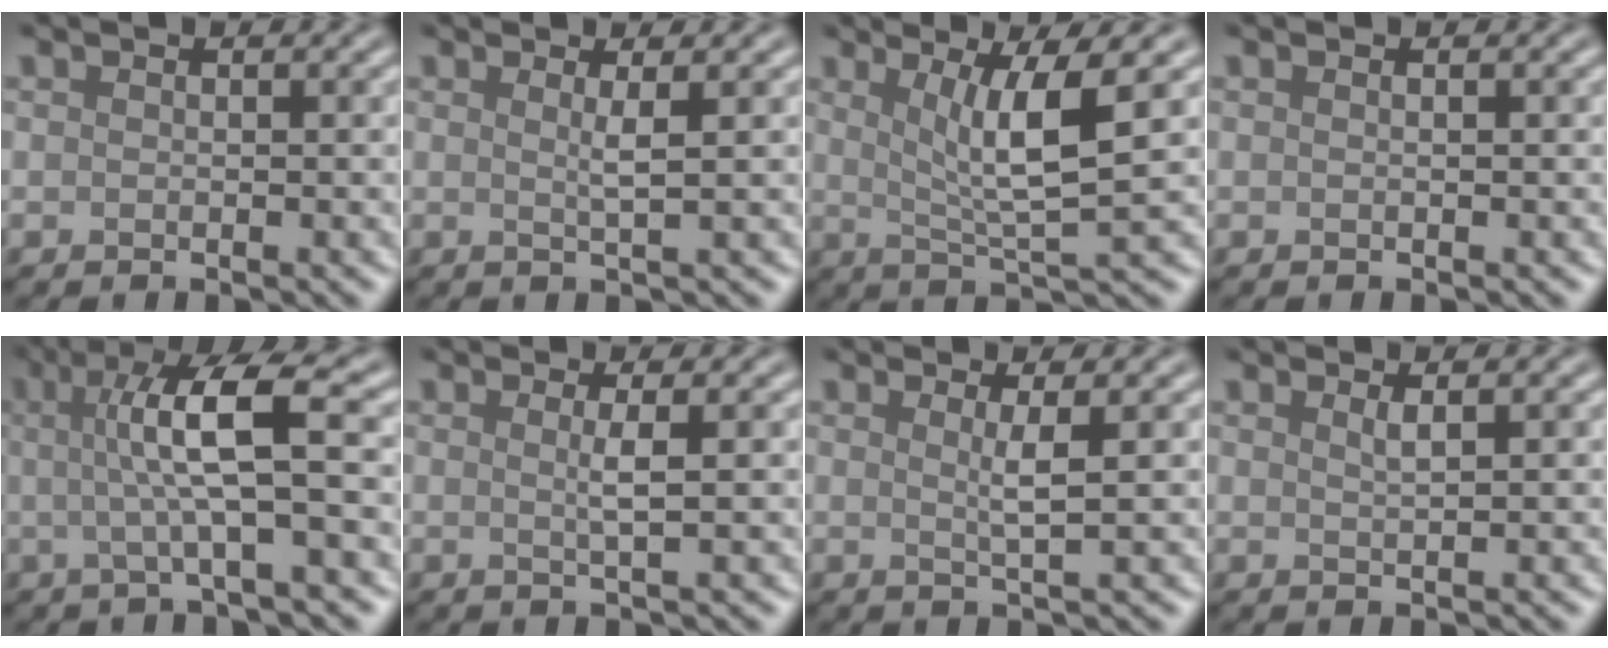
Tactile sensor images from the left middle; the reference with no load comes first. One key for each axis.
{"total": 1.5, "fx": 0.5, "fy": 0.3, "fz": 1.4, "tx": -0.021, "ty": -0.003, "tz": 0.003}
{"total": 5.5, "fx": 1.5, "fy": 1.0, "fz": 5.2, "tx": -0.086, "ty": -0.004, "tz": 0.031}
{"total": 0.0}
{"total": 6.7, "fx": 0.6, "fy": 1.1, "fz": 6.6, "tx": -0.115, "ty": 0.011, "tz": 0.007}
{"total": 1.7, "fx": 0.3, "fy": 0.3, "fz": 1.6, "tx": -0.029, "ty": 0.000, "tz": -0.002}
{"total": 1.9, "fx": 0.6, "fy": 0.3, "fz": 1.8, "tx": -0.033, "ty": -0.003, "tz": 0.003}
{"total": 1.0, "fx": 0.6, "fy": 0.3, "fz": 0.8, "tx": -0.007, "ty": 0.000, "tz": 0.009}